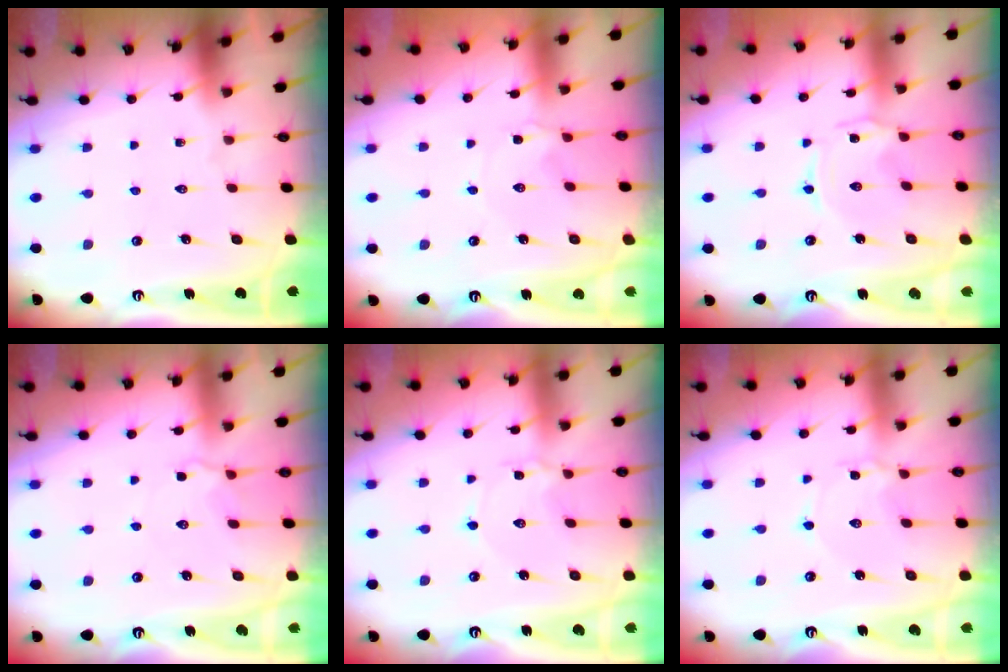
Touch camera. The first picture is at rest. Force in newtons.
{"total": 0.8, "press": 0.7, "slide": 0.2}
{"total": 0.9, "press": 0.8, "slide": 0.3}
{"total": 2.6, "press": 2.5, "slide": 0.7}
{"total": 2.8, "press": 2.8, "slide": 0.3}
{"total": 2.8, "press": 2.8, "slide": 0.3}